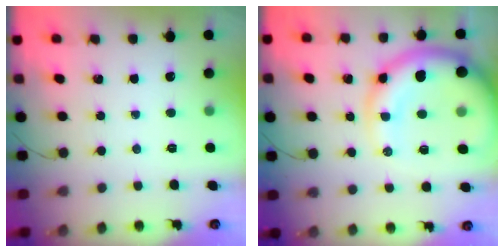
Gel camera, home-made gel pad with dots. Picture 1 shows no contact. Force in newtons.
{"total": 15.0, "press": 14.3, "slide": 4.3}